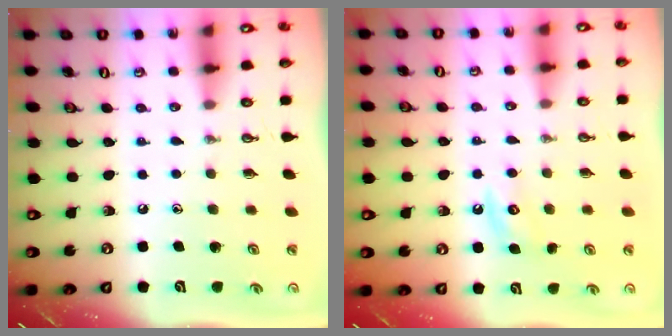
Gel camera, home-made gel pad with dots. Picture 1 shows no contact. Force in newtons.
{"total": 4.6, "press": 4.6, "slide": 0.5}